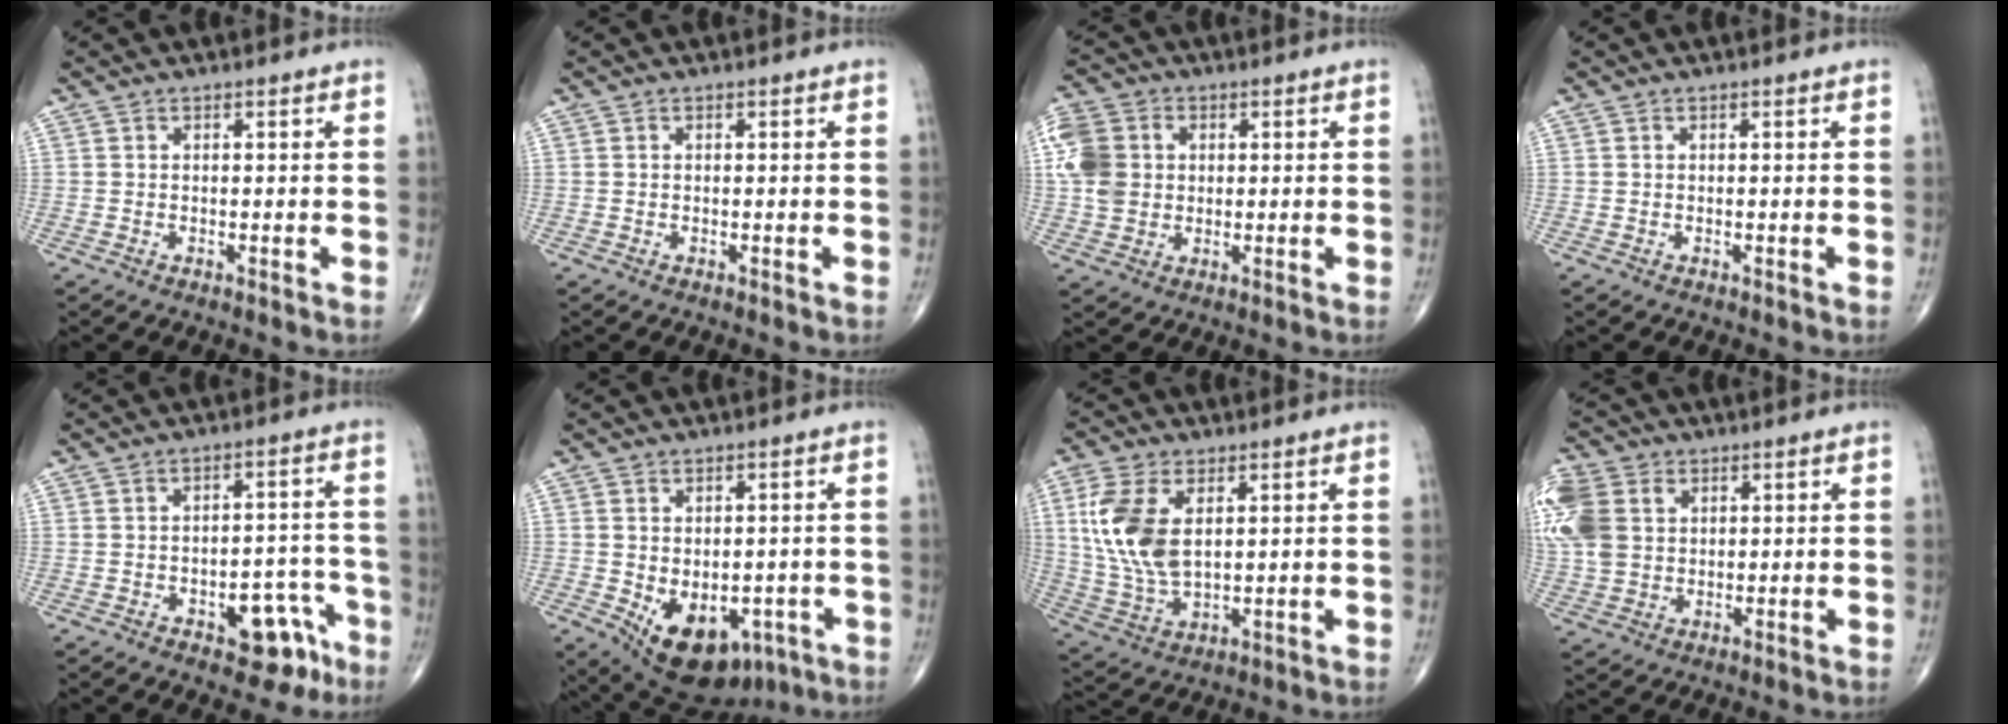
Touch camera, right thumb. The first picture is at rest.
{"total": 0.0}
{"total": 10.4, "force": [1.5, 8.5, 5.8], "torque": [-0.117, 0.008, 0.025]}
{"total": 0.0}
{"total": 9.2, "force": [-4.7, 4.9, 6.1], "torque": [-0.043, 0.046, -0.054]}
{"total": 13.6, "force": [-5.0, 8.6, 9.3], "torque": [-0.118, -0.002, -0.053]}
{"total": 13.2, "force": [3.2, 7.4, 10.4], "torque": [-0.221, -0.011, 0.071]}
{"total": 14.3, "force": [3.7, 10.9, 8.4], "torque": [-0.208, 0.007, 0.072]}